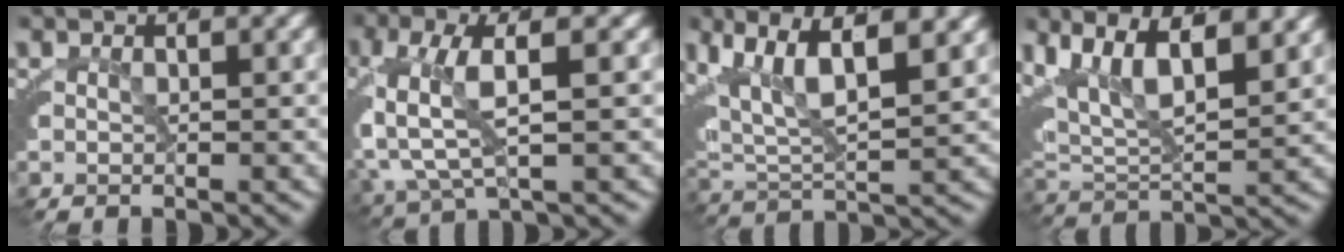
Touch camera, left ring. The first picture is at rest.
{"total": 5.9, "force": [0.7, 2.7, 5.1], "torque": [-0.121, 0.005, 0.019]}
{"total": 8.6, "force": [3.7, 5.1, 5.8], "torque": [-0.121, 0.008, 0.058]}
{"total": 9.8, "force": [4.3, 6.2, 6.2], "torque": [-0.127, 0.011, 0.062]}